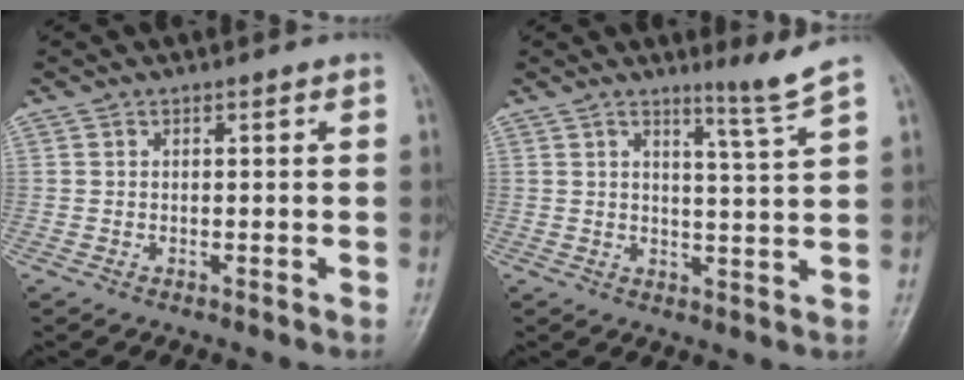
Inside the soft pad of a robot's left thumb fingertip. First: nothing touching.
{"total": 4.8, "force": [3.6, -1.7, 2.7], "torque": [-0.046, -0.046, 0.066]}